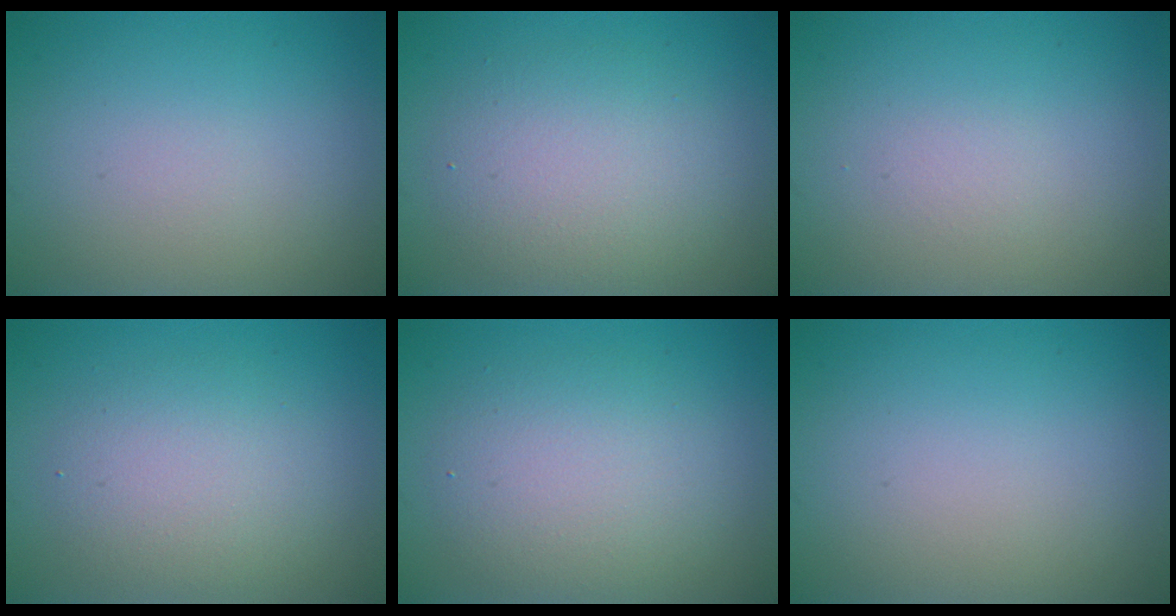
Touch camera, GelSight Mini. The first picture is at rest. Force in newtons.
{"total": 4.6, "press": 4.6, "slide": 0.2}
{"total": 0.6, "press": 0.6, "slide": 0.0}
{"total": 3.8, "press": 3.8, "slide": 0.4}
{"total": 4.4, "press": 4.4, "slide": 0.2}
{"total": 0.0}